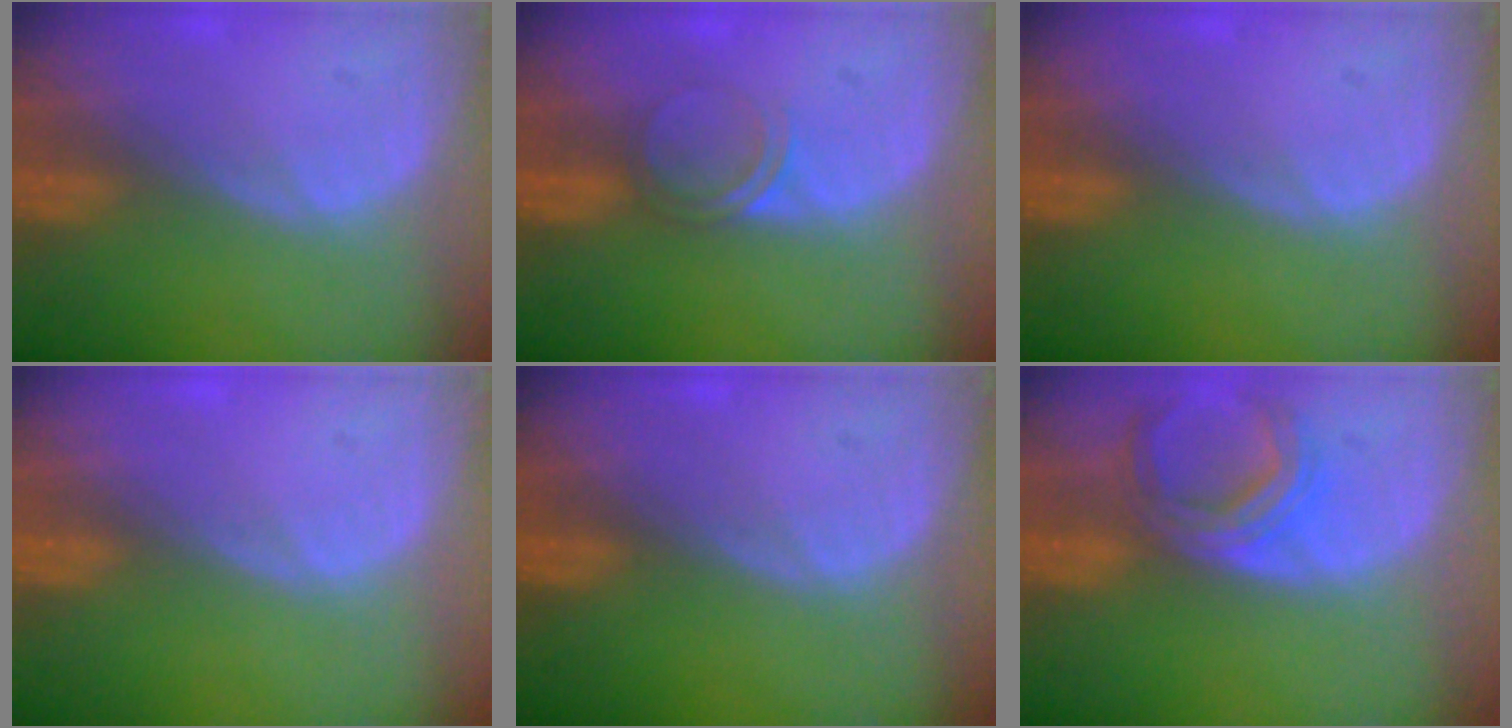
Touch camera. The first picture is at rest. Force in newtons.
{"total": 2.5, "press": 2.1, "slide": 1.2}
{"total": 0.0}
{"total": 0.0}
{"total": 0.0}
{"total": 5.7, "press": 5.7, "slide": 0.5}